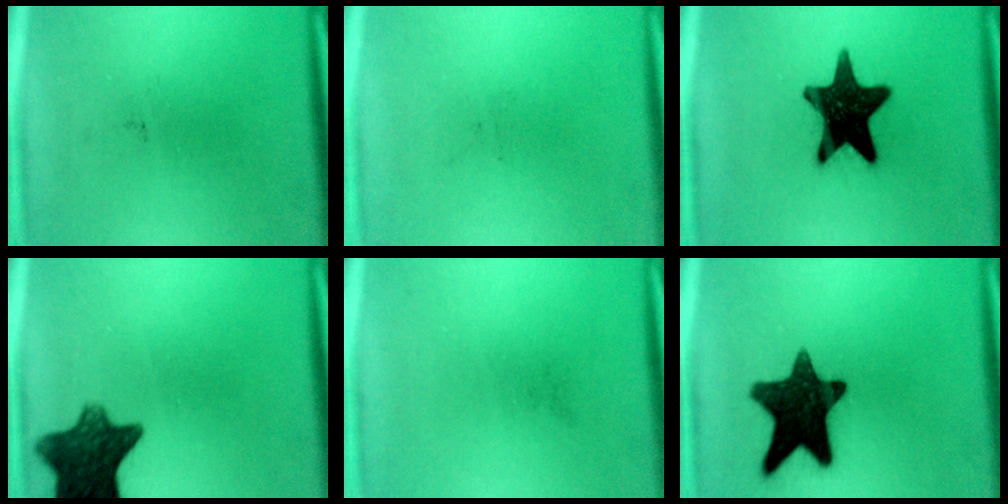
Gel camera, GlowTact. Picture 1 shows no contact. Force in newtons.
{"total": 0.0}
{"total": 17.0}
{"total": 10.8}
{"total": 0.0}
{"total": 14.9}